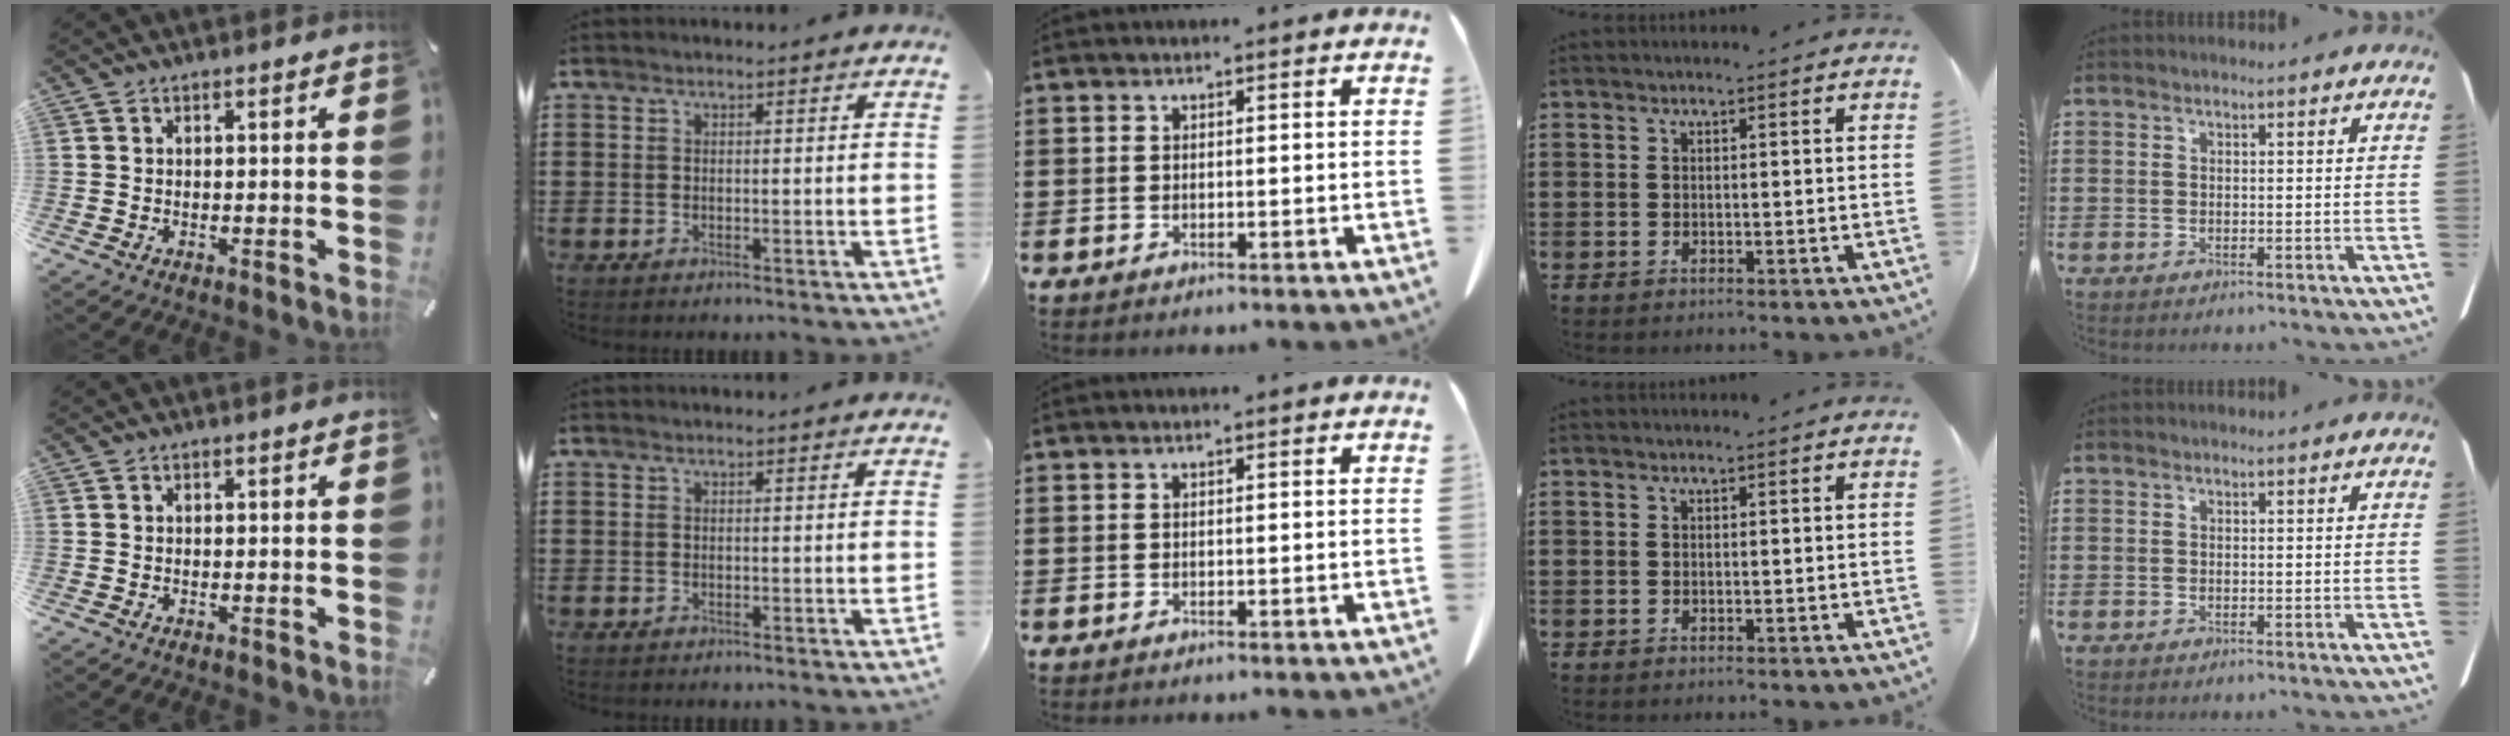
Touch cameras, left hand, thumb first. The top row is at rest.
{}